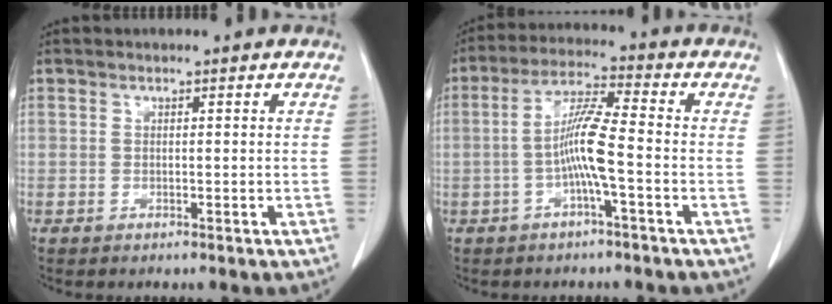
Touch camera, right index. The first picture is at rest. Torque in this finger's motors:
{"motor_torque": [0.33, -0.09, 0.19, 0.09]}